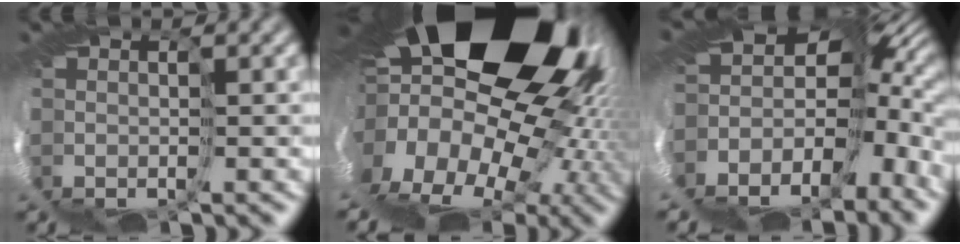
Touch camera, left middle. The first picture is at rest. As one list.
[{"total": 19.4, "force": [1.8, 14.1, 13.1], "torque": [-0.229, -0.030, -0.027]}, {"total": 10.5, "force": [-4.6, 5.1, 7.9], "torque": [-0.122, -0.018, -0.027]}]